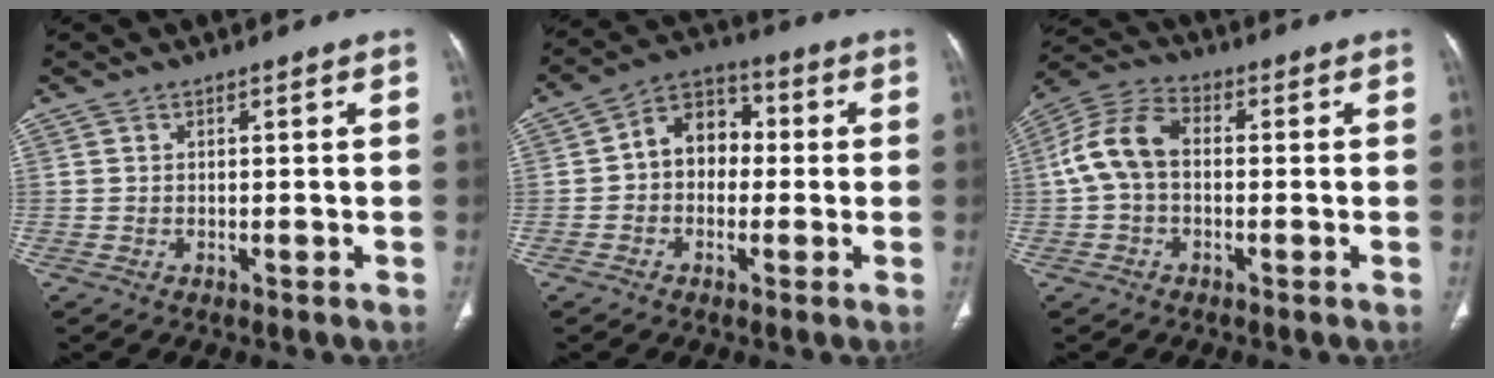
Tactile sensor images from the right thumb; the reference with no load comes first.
{"total": 8.8, "force": [0.0, 6.8, 5.6], "torque": [-0.054, 0.028, -0.015]}
{"total": 9.2, "force": [-0.1, 6.0, 7.0], "torque": [-0.142, 0.029, -0.012]}